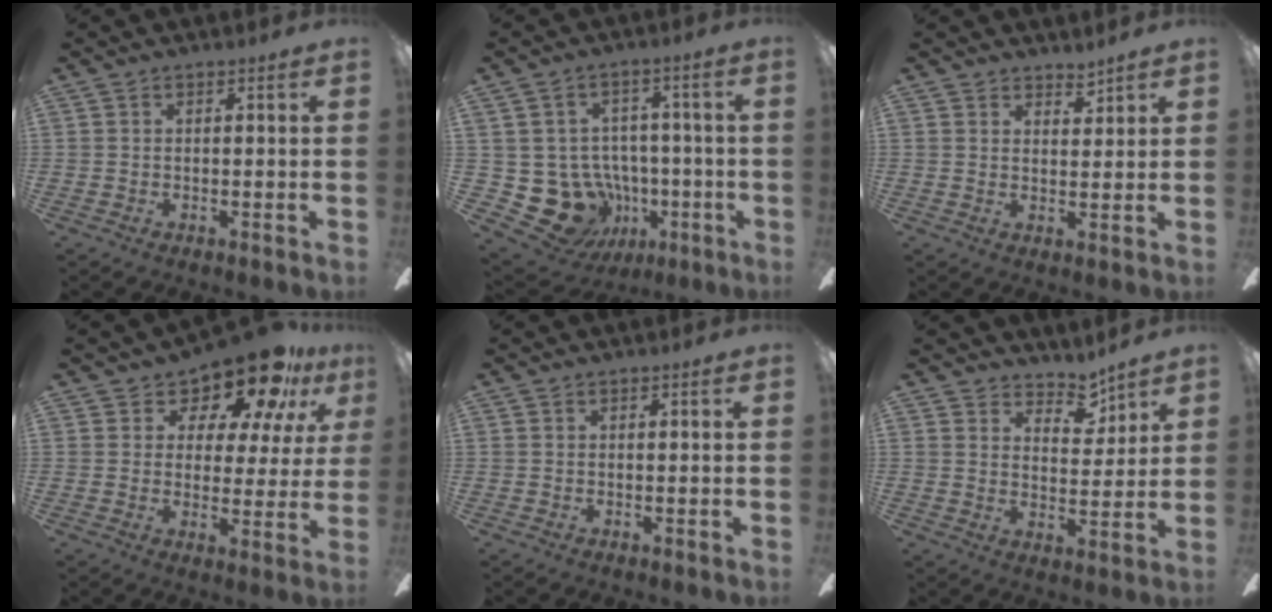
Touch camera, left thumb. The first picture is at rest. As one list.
[{"total": 13.6, "force": [-4.7, 11.4, 5.7], "torque": [-0.125, 0.019, -0.063]}, {"total": 3.7, "force": [3.4, 1.4, 0.4], "torque": [0.010, -0.024, 0.059]}, {"total": 14.1, "force": [10.7, 5.8, 7.0], "torque": [-0.114, -0.075, 0.188]}, {"total": 0.0}, {"total": 7.0, "force": [5.7, 3.4, 2.0], "torque": [-0.013, -0.039, 0.100]}]